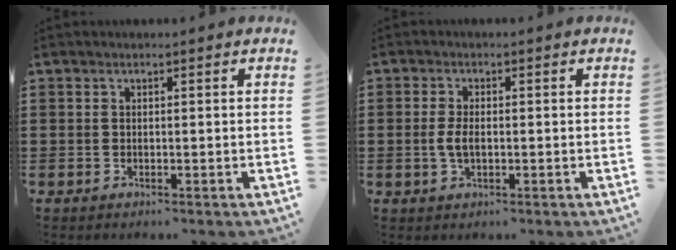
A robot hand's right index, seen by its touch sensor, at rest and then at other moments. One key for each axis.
{"total": 3.0, "fx": -0.4, "fy": 1.4, "fz": 2.7, "tx": -0.066, "ty": -0.002, "tz": -0.012}